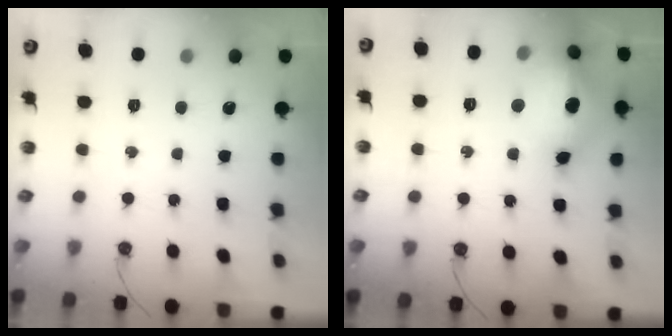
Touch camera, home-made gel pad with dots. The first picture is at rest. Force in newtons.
{"total": 19.0, "press": 18.9, "slide": 1.7}